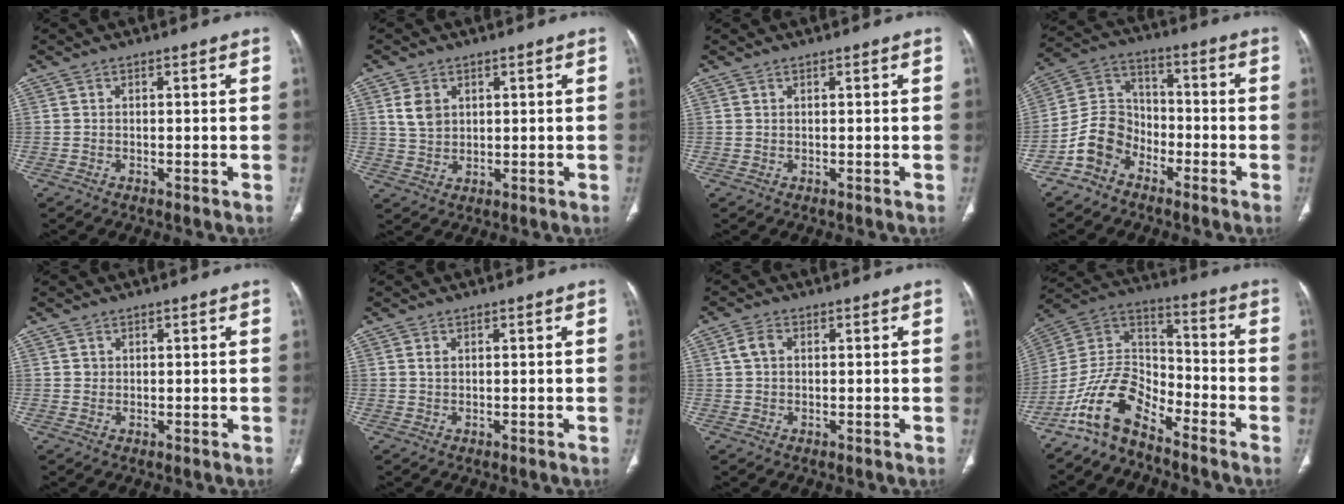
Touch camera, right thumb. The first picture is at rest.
{"total": 4.5, "force": [1.6, 3.4, 2.5], "torque": [-0.036, -0.005, 0.035]}
{"total": 0.0}
{"total": 9.5, "force": [-5.5, 7.0, 3.3], "torque": [-0.051, 0.058, -0.117]}
{"total": 0.7, "force": [0.3, 0.7, 0.0], "torque": [0.007, 0.001, 0.003]}
{"total": 0.8, "force": [0.3, 0.5, 0.5], "torque": [-0.010, 0.003, 0.005]}
{"total": 2.8, "force": [0.5, 2.0, 1.9], "torque": [-0.042, 0.009, 0.009]}
{"total": 12.3, "force": [-9.1, 5.6, 6.1], "torque": [-0.108, 0.089, -0.187]}